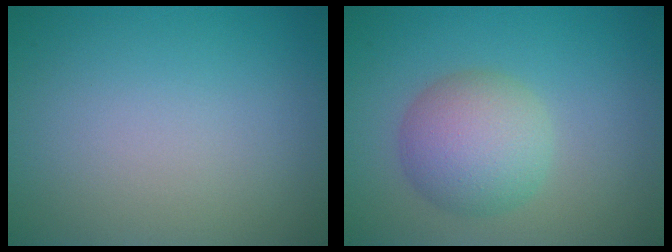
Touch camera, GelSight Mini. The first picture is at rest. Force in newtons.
{"total": 5.1, "press": 5.1, "slide": 0.1}